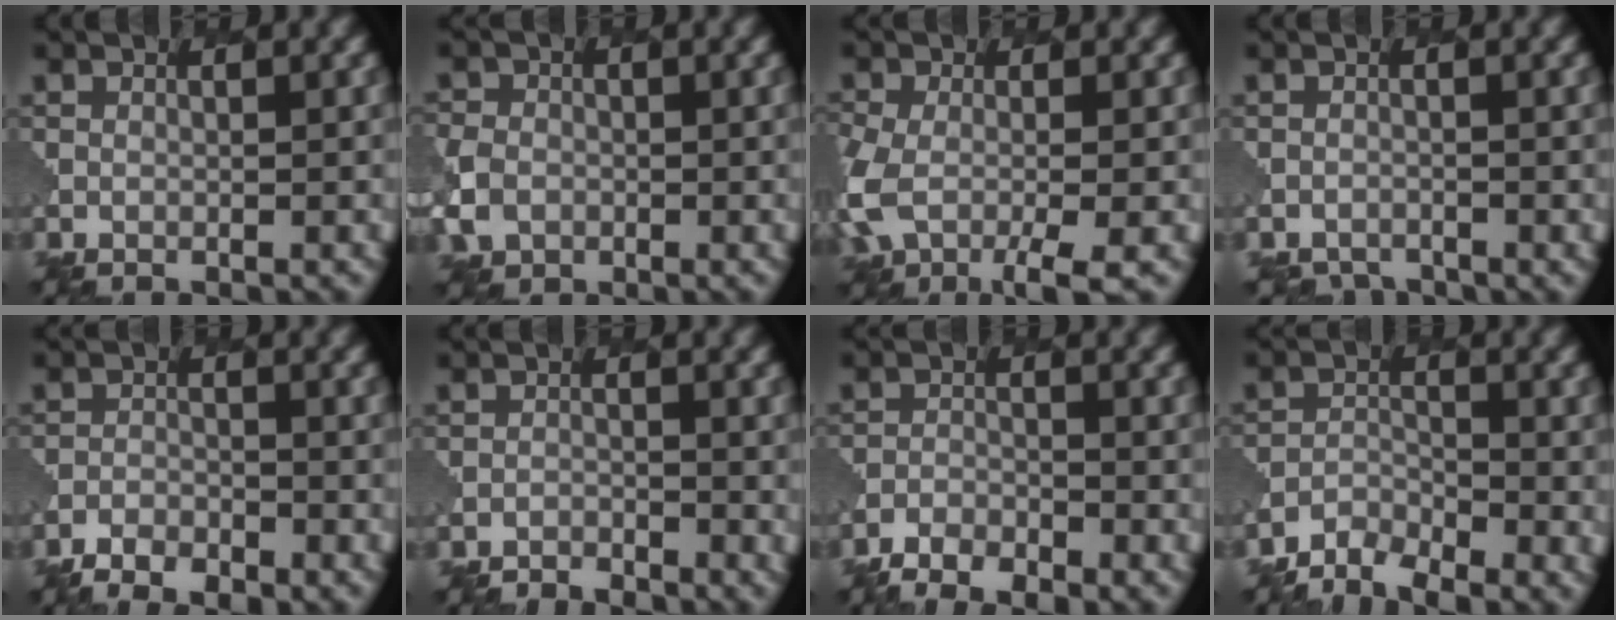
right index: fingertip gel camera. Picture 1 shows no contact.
{"total": 3.9, "force": [-1.1, 3.4, 1.6], "torque": [-0.049, -0.011, -0.028]}
{"total": 6.5, "force": [-2.2, 3.4, 5.0], "torque": [-0.124, -0.017, -0.047]}
{"total": 2.3, "force": [-2.1, 0.8, -0.6], "torque": [0.009, -0.002, -0.031]}
{"total": 5.4, "force": [-4.3, 2.3, 2.5], "torque": [-0.040, -0.013, -0.070]}
{"total": 2.1, "force": [-2.0, 0.8, 0.4], "torque": [-0.012, 0.001, -0.031]}
{"total": 6.1, "force": [-4.8, 2.4, 2.9], "torque": [-0.049, -0.016, -0.082]}
{"total": 5.0, "force": [-3.6, 2.2, 2.6], "torque": [-0.042, -0.005, -0.065]}